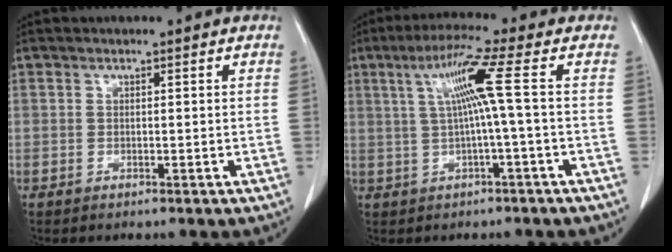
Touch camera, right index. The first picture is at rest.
{"total": 7.2, "force": [1.0, -1.4, 7.0], "torque": [-0.132, 0.021, 0.027]}